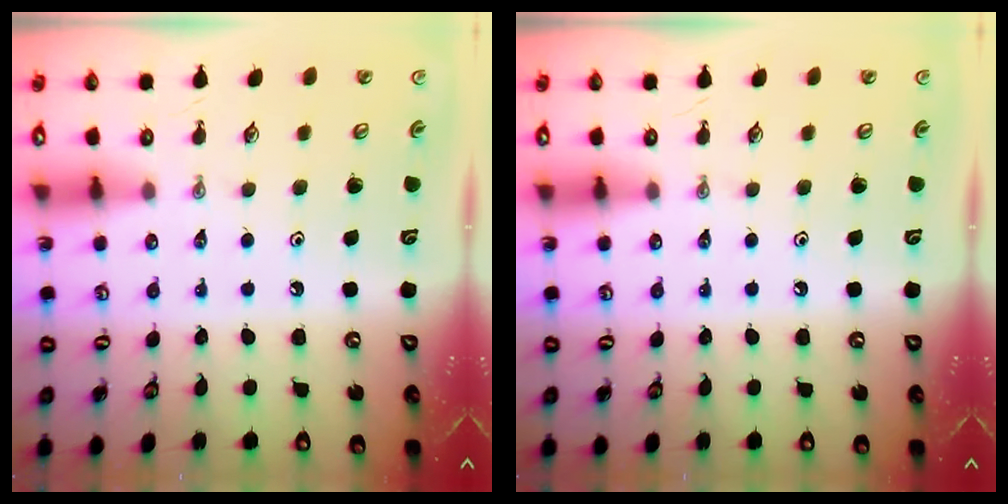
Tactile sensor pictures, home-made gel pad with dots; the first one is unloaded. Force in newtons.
{"total": 0.0}